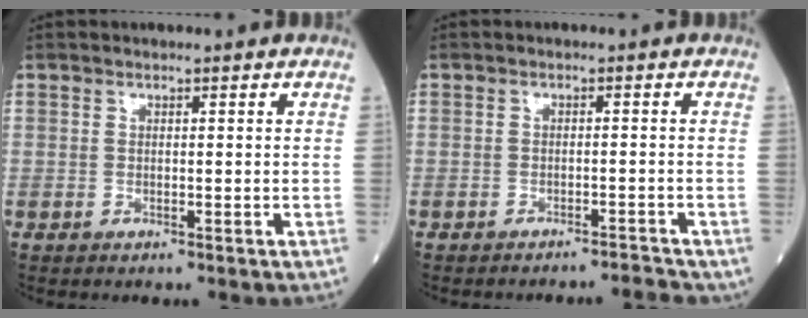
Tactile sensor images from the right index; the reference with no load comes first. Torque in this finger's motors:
{"motor_torque": [-0.11, -0.29, -0.09, -0.09]}